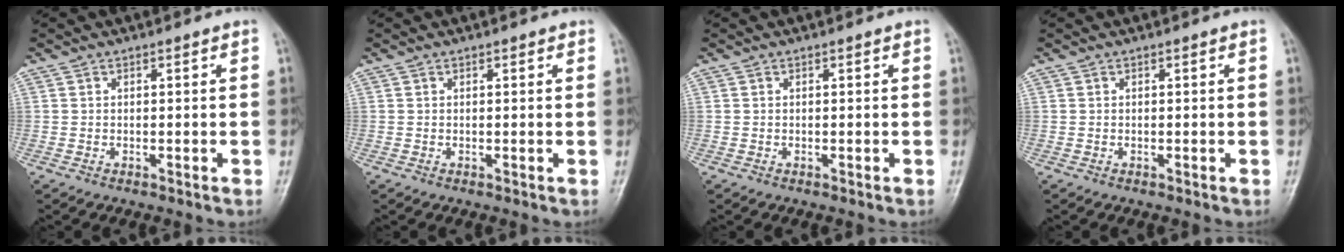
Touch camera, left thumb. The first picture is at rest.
{"total": 0.6, "force": [0.4, 0.3, 0.3], "torque": [-0.002, -0.001, 0.001]}
{"total": 0.0}
{"total": 0.0}